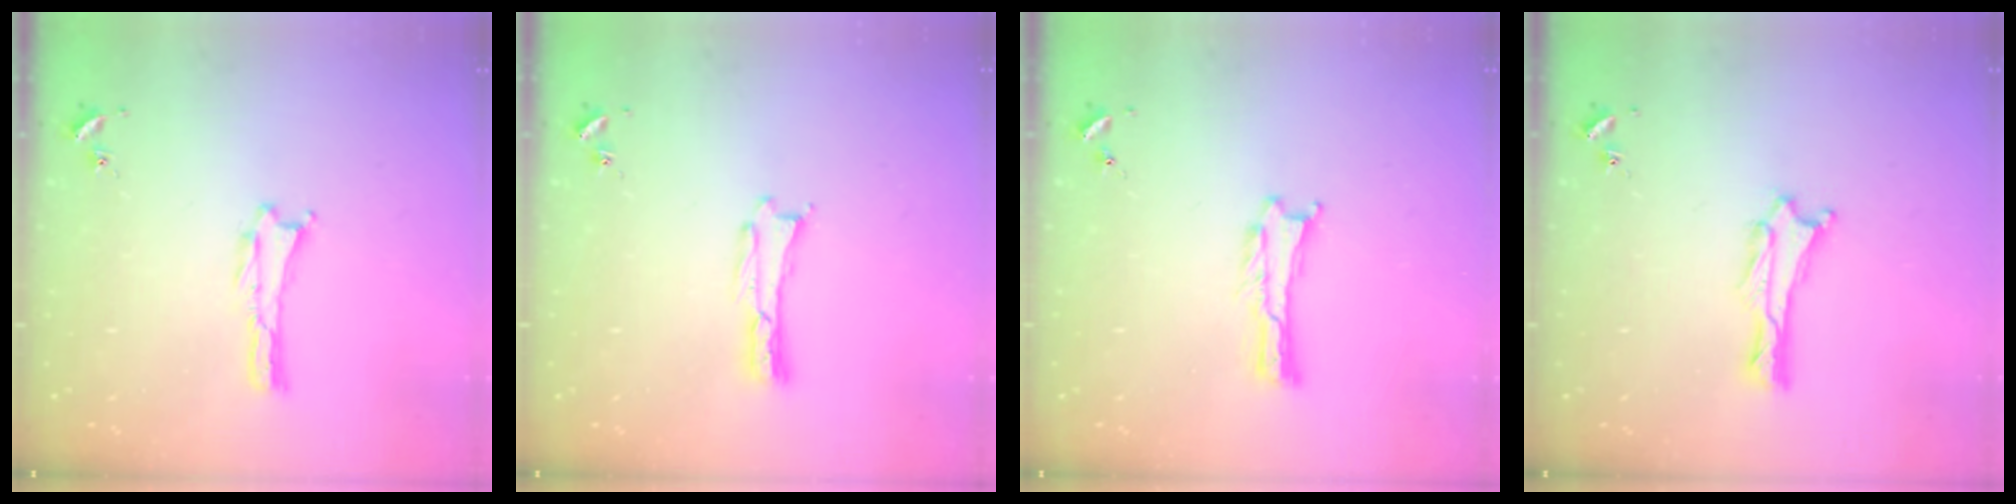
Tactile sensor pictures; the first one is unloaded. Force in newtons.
{"total": 0.0}
{"total": 0.0}
{"total": 0.0}